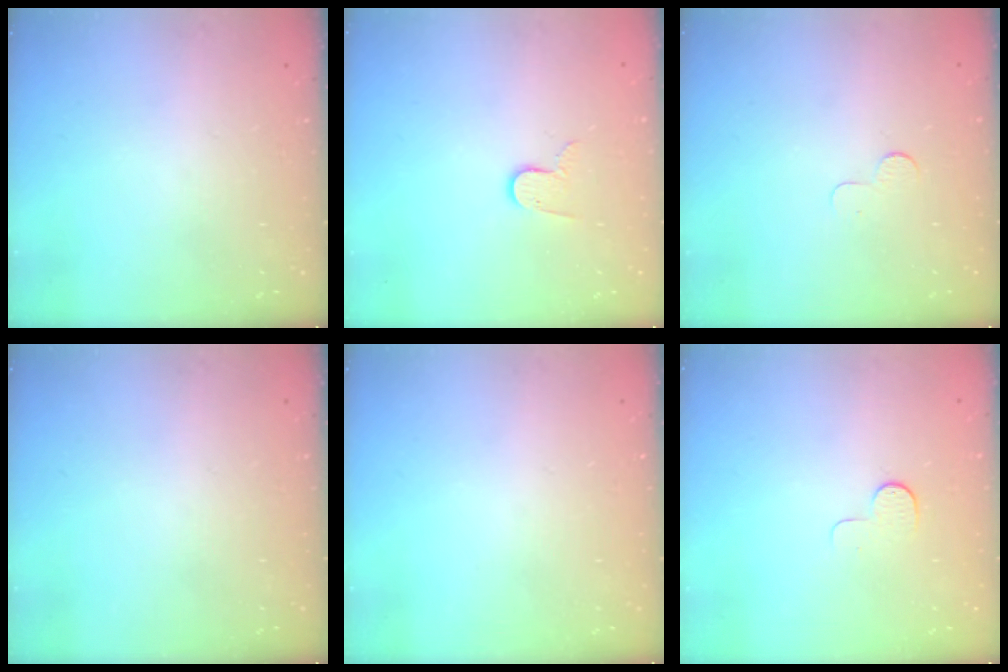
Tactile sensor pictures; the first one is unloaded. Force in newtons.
{"total": 6.5, "press": 6.4, "slide": 0.5}
{"total": 2.6, "press": 2.6, "slide": 0.2}
{"total": 0.0}
{"total": 0.0}
{"total": 5.4, "press": 5.4, "slide": 0.5}